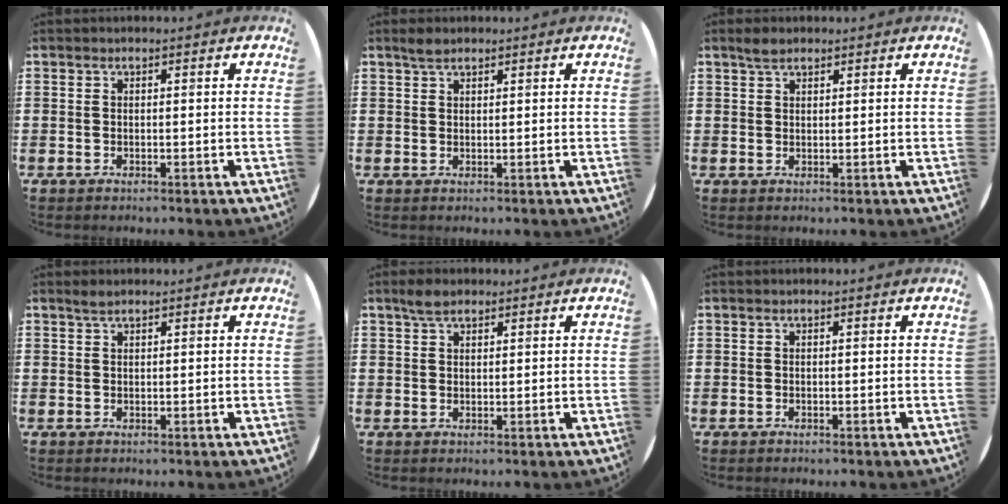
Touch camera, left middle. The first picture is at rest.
{"total": 1.7, "force": [1.5, 0.6, 0.6], "torque": [-0.006, 0.001, 0.025]}
{"total": 2.0, "force": [1.7, 0.8, 0.7], "torque": [-0.008, 0.001, 0.031]}
{"total": 1.0, "force": [0.9, 0.1, 0.4], "torque": [-0.009, 0.002, 0.017]}
{"total": 2.8, "force": [2.2, 1.2, 1.1], "torque": [-0.017, 0.003, 0.039]}
{"total": 0.0}